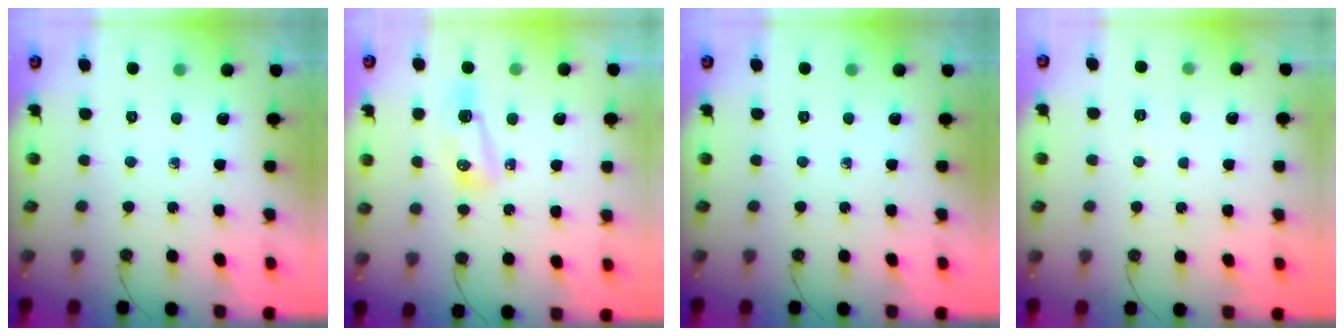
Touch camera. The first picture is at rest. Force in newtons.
{"total": 7.9, "press": 7.7, "slide": 1.8}
{"total": 0.0}
{"total": 3.4, "press": 3.4, "slide": 0.4}